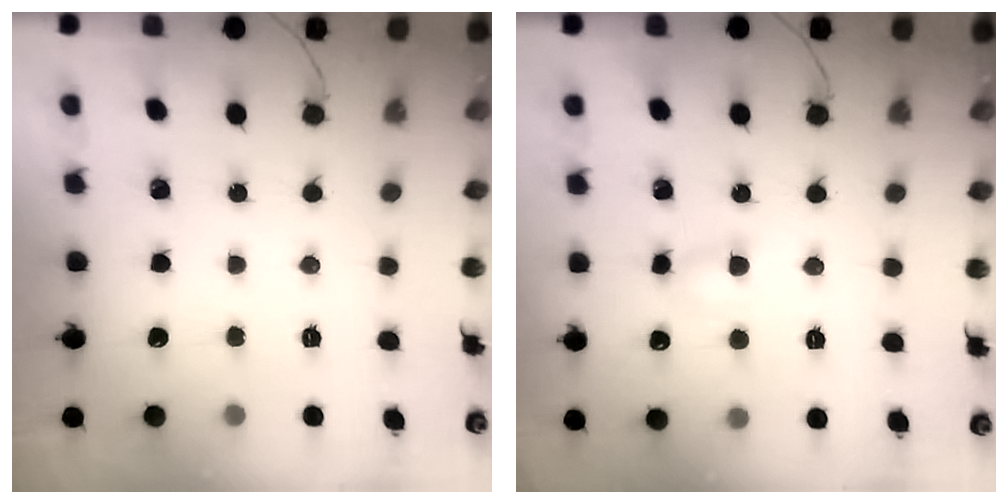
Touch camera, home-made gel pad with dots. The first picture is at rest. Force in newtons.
{"total": 3.8, "press": 3.6, "slide": 1.3}